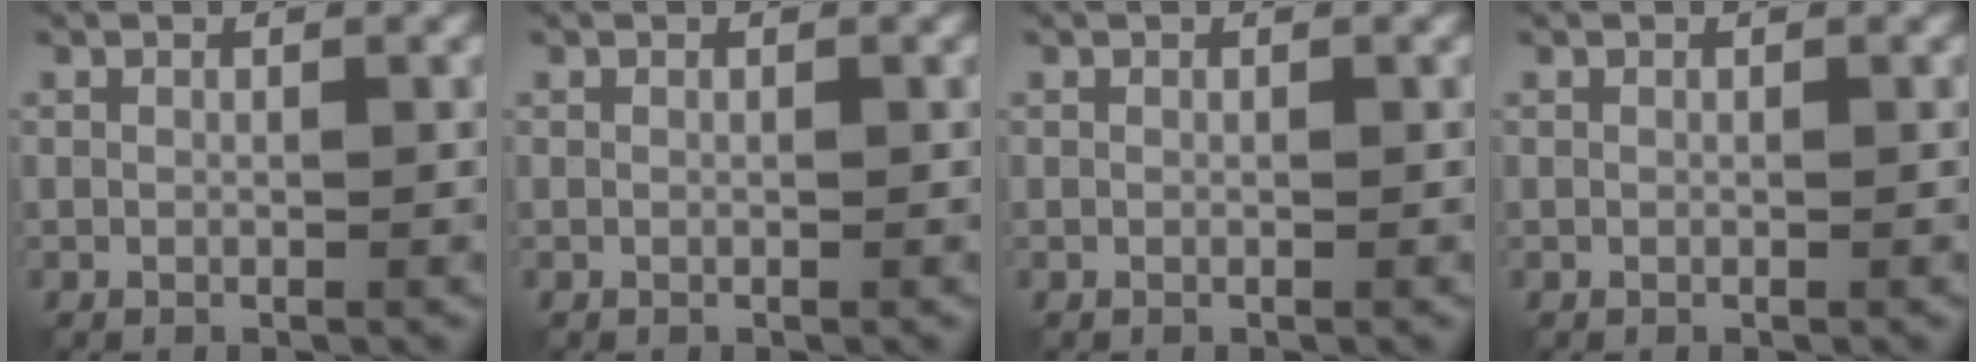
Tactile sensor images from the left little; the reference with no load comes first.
{"total": 0.0}
{"total": 0.0}
{"total": 0.0}